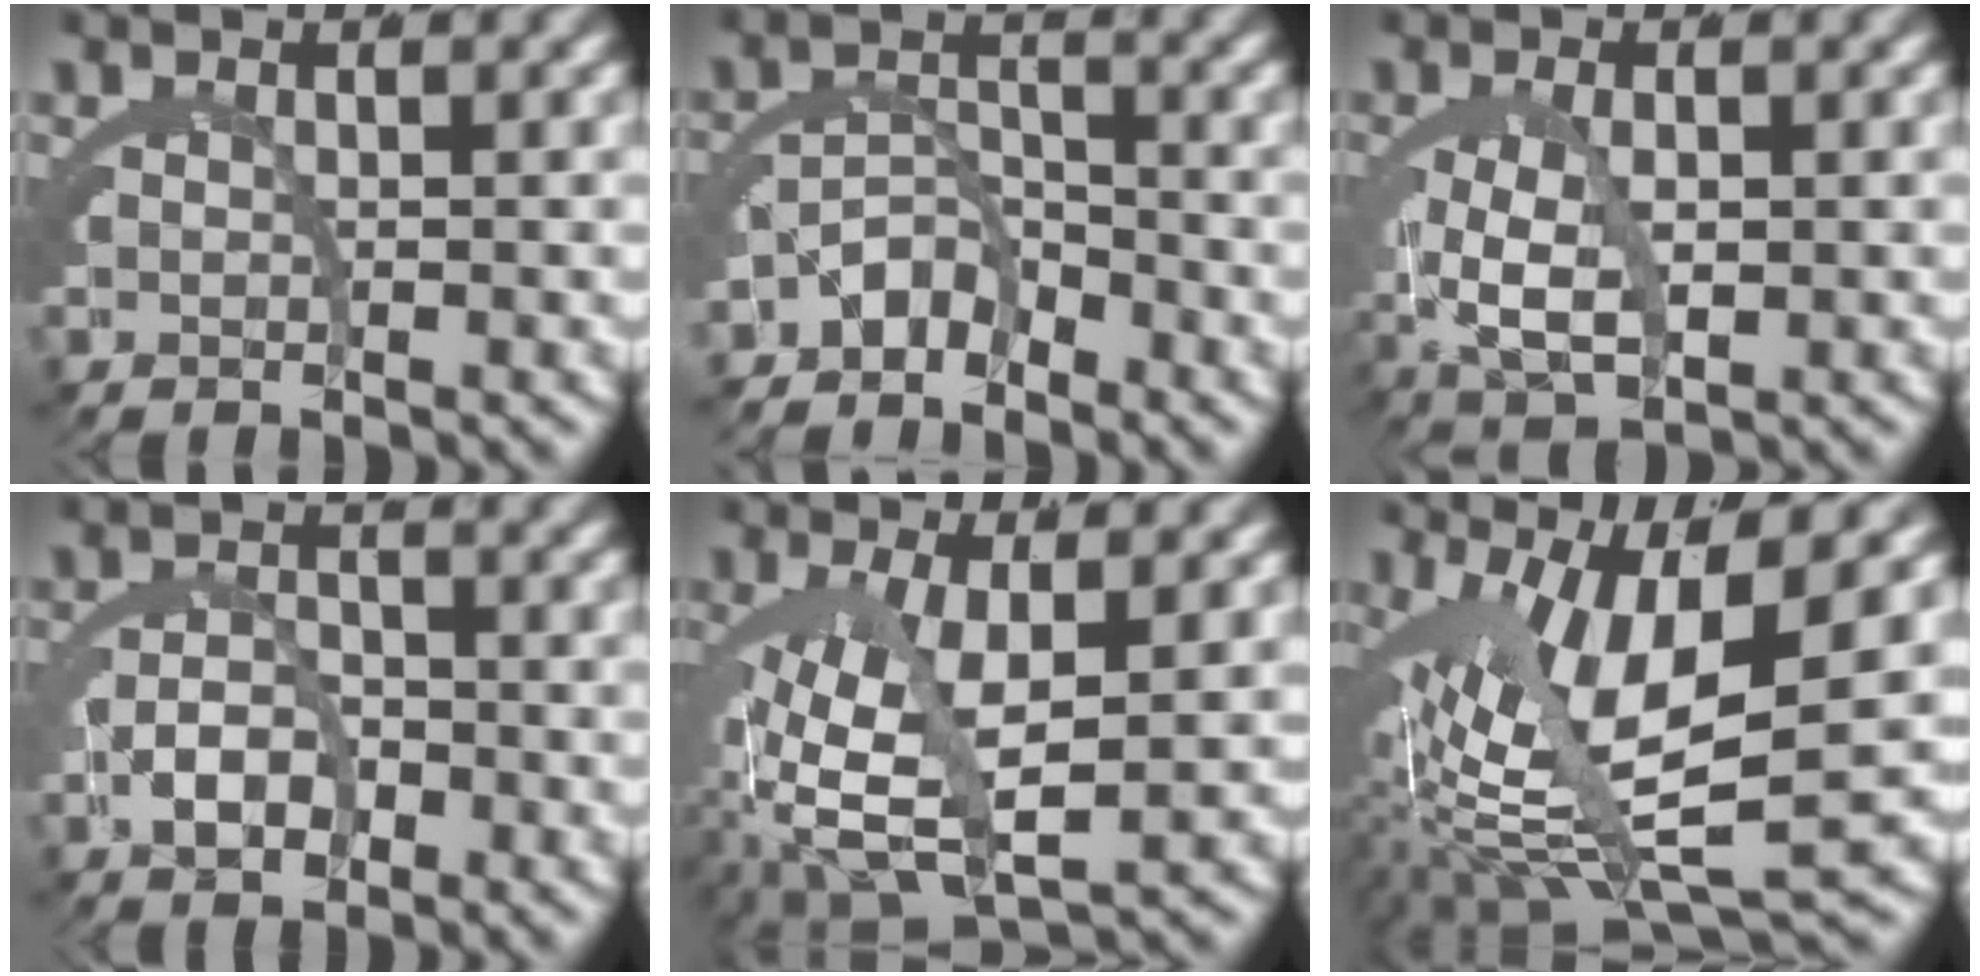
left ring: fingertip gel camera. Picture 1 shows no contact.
{"total": 4.0, "force": [-2.8, 2.0, 2.1], "torque": [-0.027, -0.012, -0.049]}
{"total": 6.6, "force": [-0.6, 4.2, 5.1], "torque": [-0.120, -0.020, 0.005]}
{"total": 2.9, "force": [-1.4, 1.6, 2.0], "torque": [-0.025, -0.008, -0.021]}
{"total": 8.5, "force": [-2.3, 4.5, 6.9], "torque": [-0.151, -0.049, -0.011]}
{"total": 12.4, "force": [-1.1, 5.9, 10.8], "torque": [-0.203, -0.035, 0.005]}